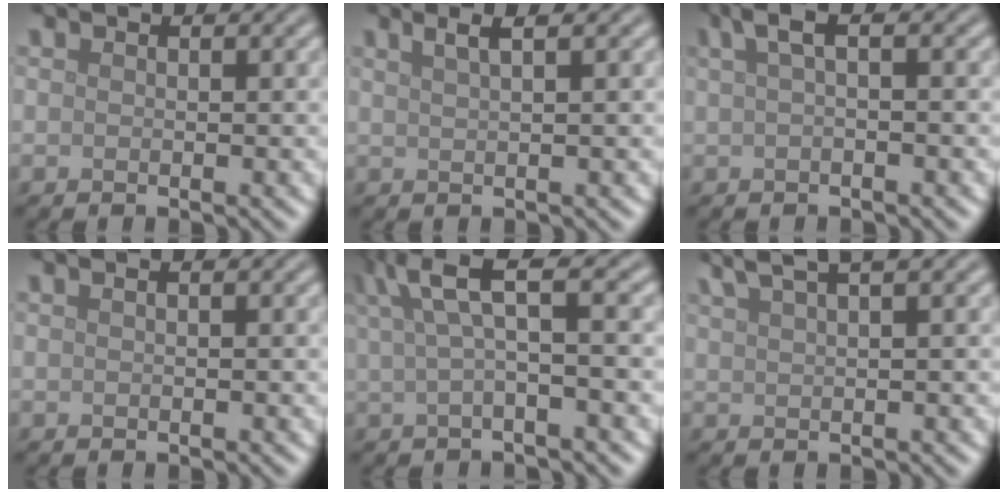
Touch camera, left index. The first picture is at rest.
{"total": 2.6, "force": [1.5, 0.8, 1.9], "torque": [-0.014, 0.006, 0.010]}
{"total": 2.4, "force": [0.8, 0.6, 2.2], "torque": [-0.038, 0.009, 0.012]}
{"total": 0.8, "force": [0.3, 0.3, 0.7], "torque": [-0.009, 0.003, -0.002]}
{"total": 4.5, "force": [1.8, 0.8, 4.0], "torque": [-0.073, 0.017, 0.032]}
{"total": 4.7, "force": [3.5, 0.9, 3.0], "torque": [-0.041, 0.018, 0.049]}